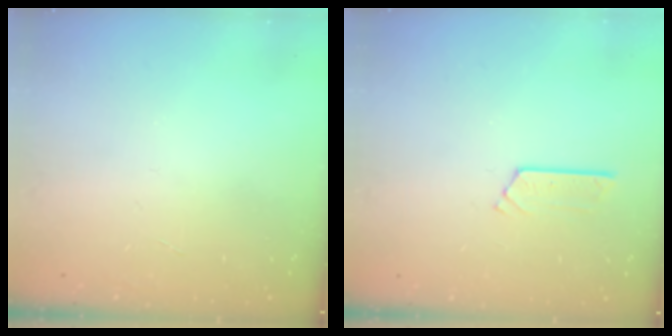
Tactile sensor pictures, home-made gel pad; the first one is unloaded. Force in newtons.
{"total": 2.7, "press": 2.7, "slide": 0.2}